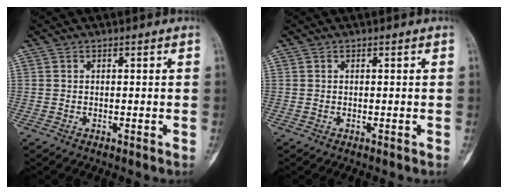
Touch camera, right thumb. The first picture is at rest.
{"total": 0.0}